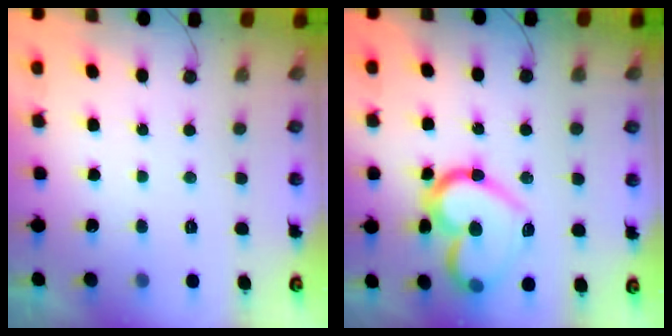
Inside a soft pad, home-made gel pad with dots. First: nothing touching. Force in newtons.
{"total": 18.6, "press": 18.6, "slide": 1.5}